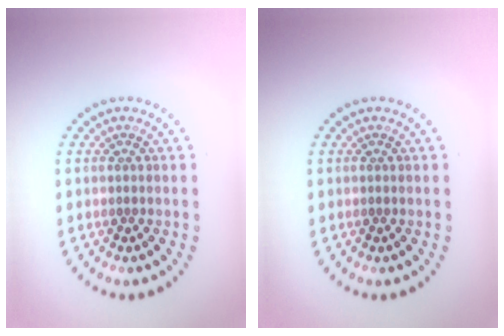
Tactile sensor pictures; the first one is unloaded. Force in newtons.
{"total": 0.0}